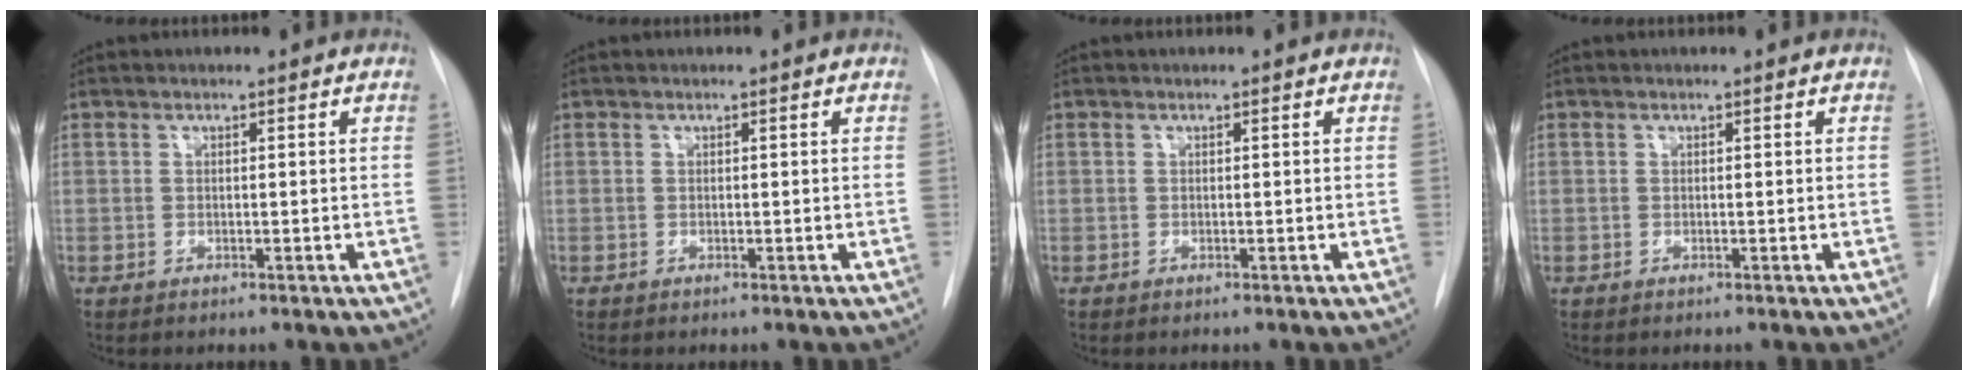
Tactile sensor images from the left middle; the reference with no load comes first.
{"total": 0.0}
{"total": 0.0}
{"total": 0.0}